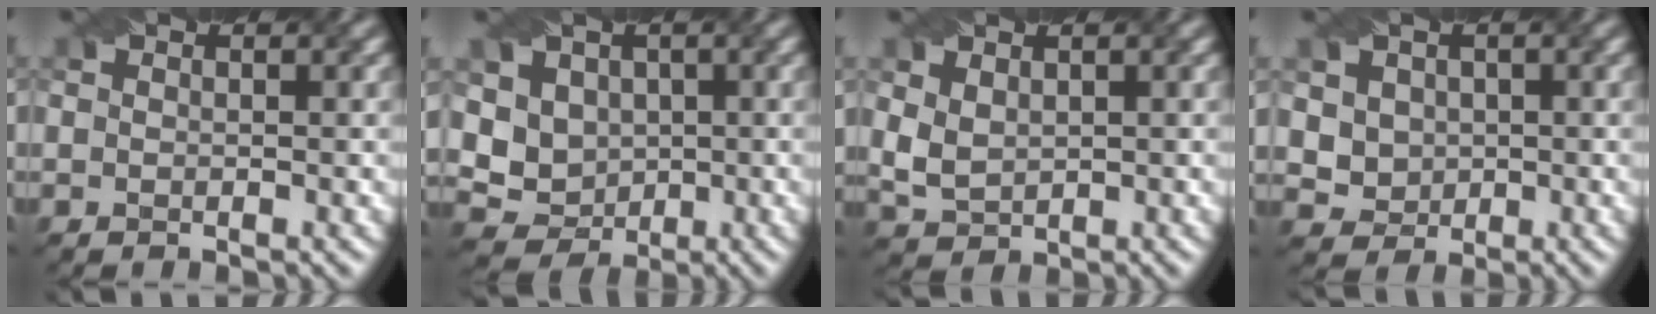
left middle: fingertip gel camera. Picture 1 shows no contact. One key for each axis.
{"total": 5.6, "fx": 1.2, "fy": 5.0, "fz": 2.3, "tx": -0.043, "ty": 0.012, "tz": 0.015}
{"total": 2.8, "fx": 1.1, "fy": 1.9, "fz": 1.6, "tx": -0.044, "ty": 0.000, "tz": 0.028}
{"total": 3.4, "fx": 1.1, "fy": 3.0, "fz": 1.1, "tx": -0.038, "ty": 0.003, "tz": 0.033}